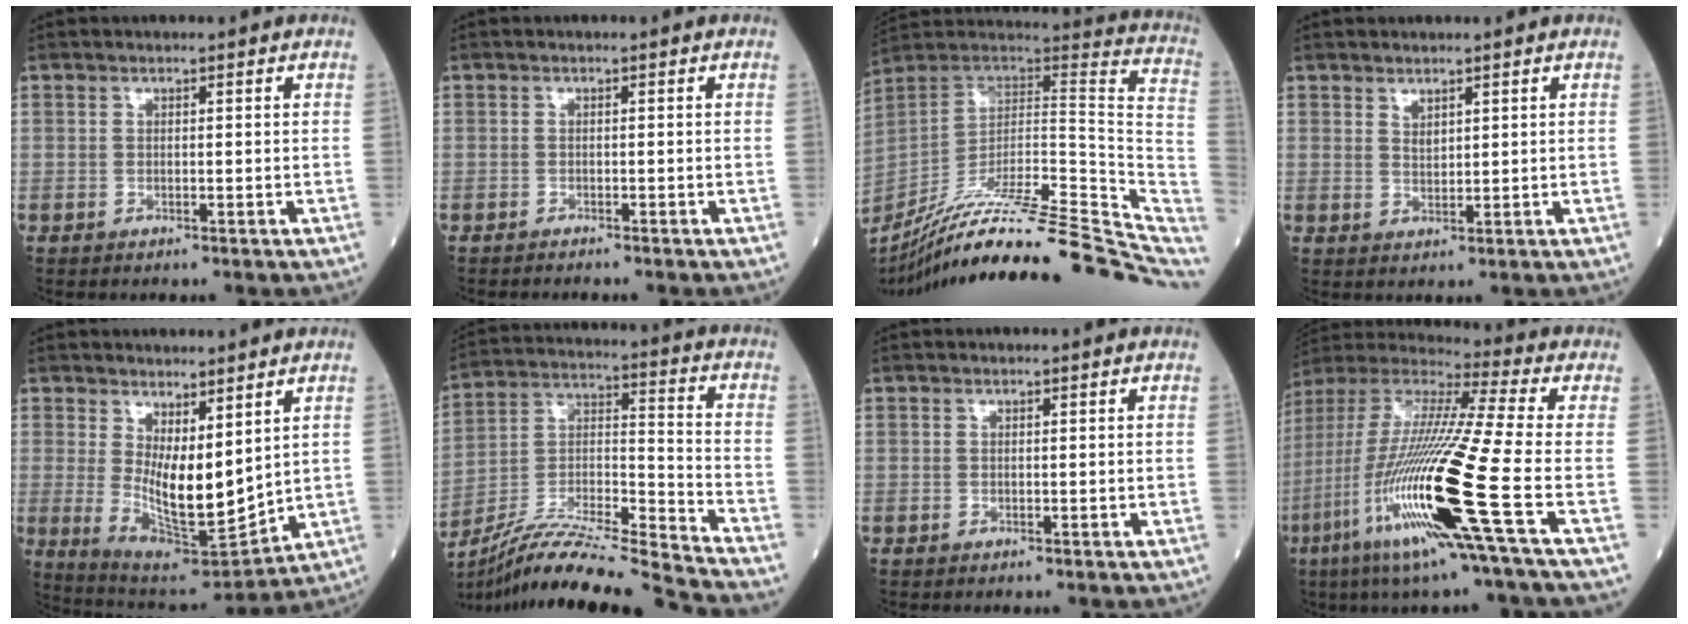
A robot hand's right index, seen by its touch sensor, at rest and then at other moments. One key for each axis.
{"total": 1.3, "fx": -1.2, "fy": -0.1, "fz": 0.4, "tx": -0.007, "ty": 0.001, "tz": -0.014}
{"total": 32.2, "fx": -26.1, "fy": 3.2, "fz": 18.7, "tx": -0.194, "ty": -0.019, "tz": -0.380}
{"total": 1.5, "fx": 1.2, "fy": 0.5, "fz": 0.8, "tx": -0.018, "ty": -0.003, "tz": 0.028}
{"total": 11.0, "fx": 2.3, "fy": 3.4, "fz": 10.1, "tx": -0.181, "ty": -0.028, "tz": 0.063}
{"total": 21.6, "fx": -19.8, "fy": -1.8, "fz": 8.3, "tx": -0.167, "ty": -0.021, "tz": -0.340}
{"total": 0.0}
{"total": 23.0, "fx": -7.8, "fy": -0.6, "fz": 21.6, "tx": -0.466, "ty": -0.046, "tz": -0.160}